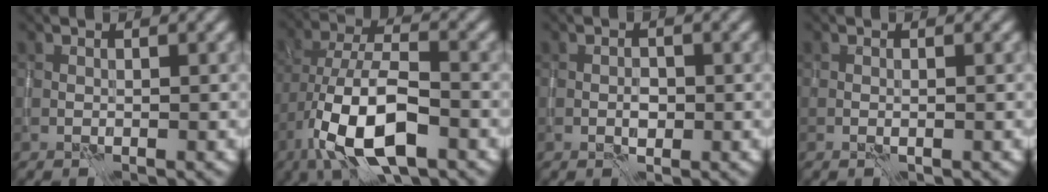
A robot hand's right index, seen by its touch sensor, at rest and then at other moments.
{"total": 10.6, "force": [-4.8, 4.4, 8.4], "torque": [-0.165, -0.002, -0.090]}
{"total": 1.2, "force": [-0.4, 0.8, 0.8], "torque": [-0.014, -0.001, -0.008]}
{"total": 0.0}